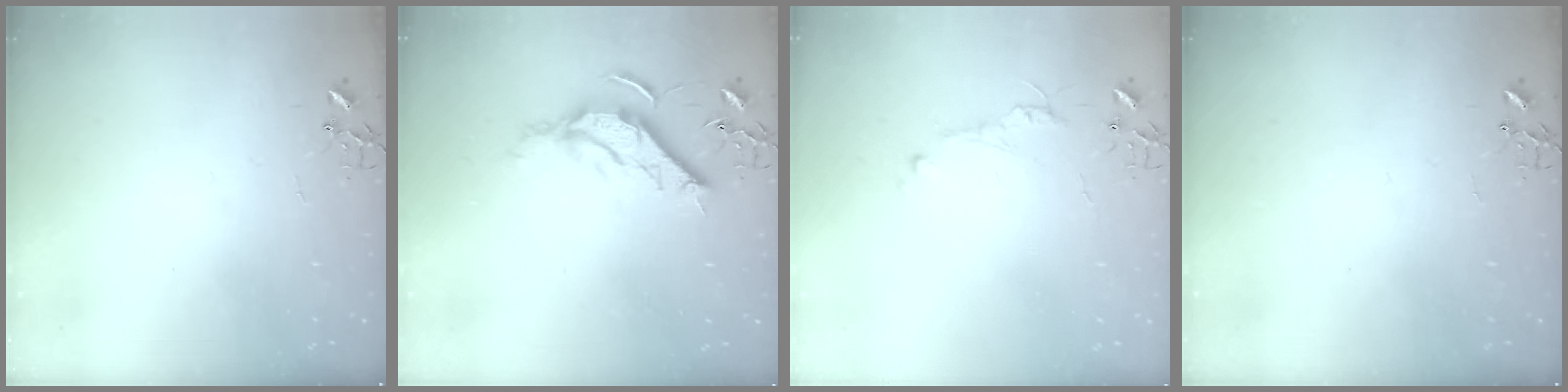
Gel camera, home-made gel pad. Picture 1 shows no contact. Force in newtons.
{"total": 11.7, "press": 11.6, "slide": 1.3}
{"total": 5.0, "press": 5.0, "slide": 0.6}
{"total": 0.0}